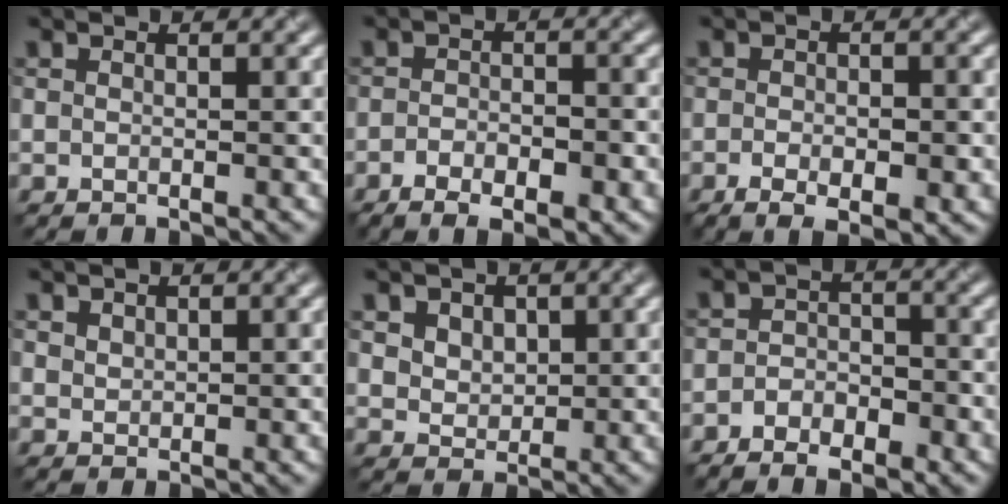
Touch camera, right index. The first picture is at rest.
{"total": 4.8, "force": [-2.3, 2.0, 3.8], "torque": [-0.058, 0.005, -0.028]}
{"total": 4.1, "force": [-1.2, 1.7, 3.5], "torque": [-0.061, 0.000, -0.013]}
{"total": 1.0, "force": [0.9, 0.3, -0.3], "torque": [0.003, 0.008, 0.015]}
{"total": 3.7, "force": [2.5, 2.4, 1.3], "torque": [-0.042, 0.014, 0.042]}
{"total": 3.5, "force": [-2.3, 1.9, 1.7], "torque": [-0.027, 0.011, -0.045]}